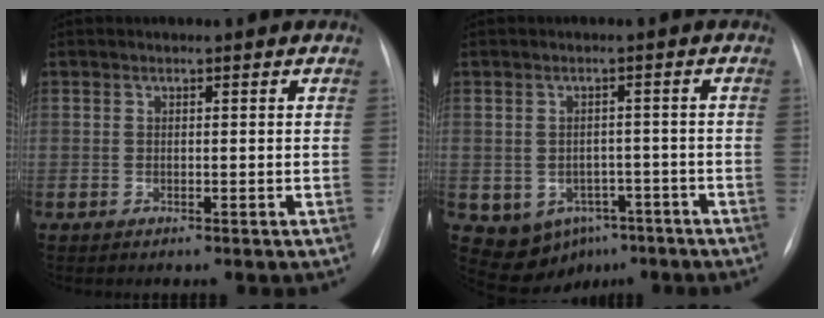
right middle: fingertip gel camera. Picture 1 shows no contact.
{"total": 7.6, "force": [-4.0, 5.9, 2.7], "torque": [-0.042, 0.020, -0.042]}